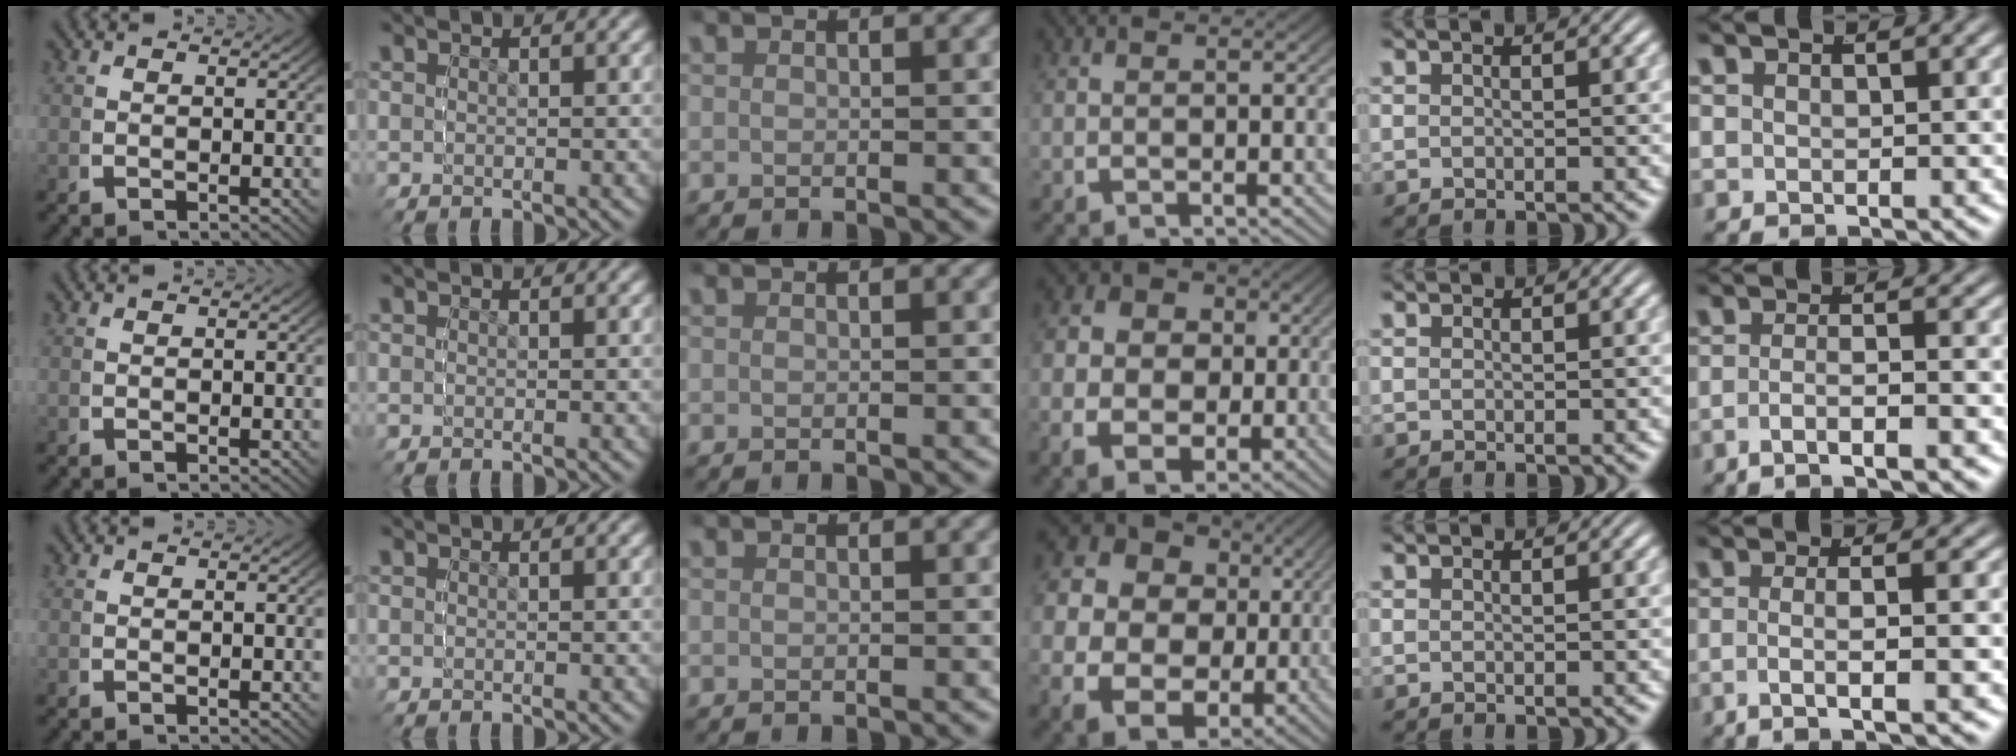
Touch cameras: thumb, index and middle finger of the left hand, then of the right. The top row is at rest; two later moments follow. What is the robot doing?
{"motion": "grasp_and_lifting", "object": "sponge"}